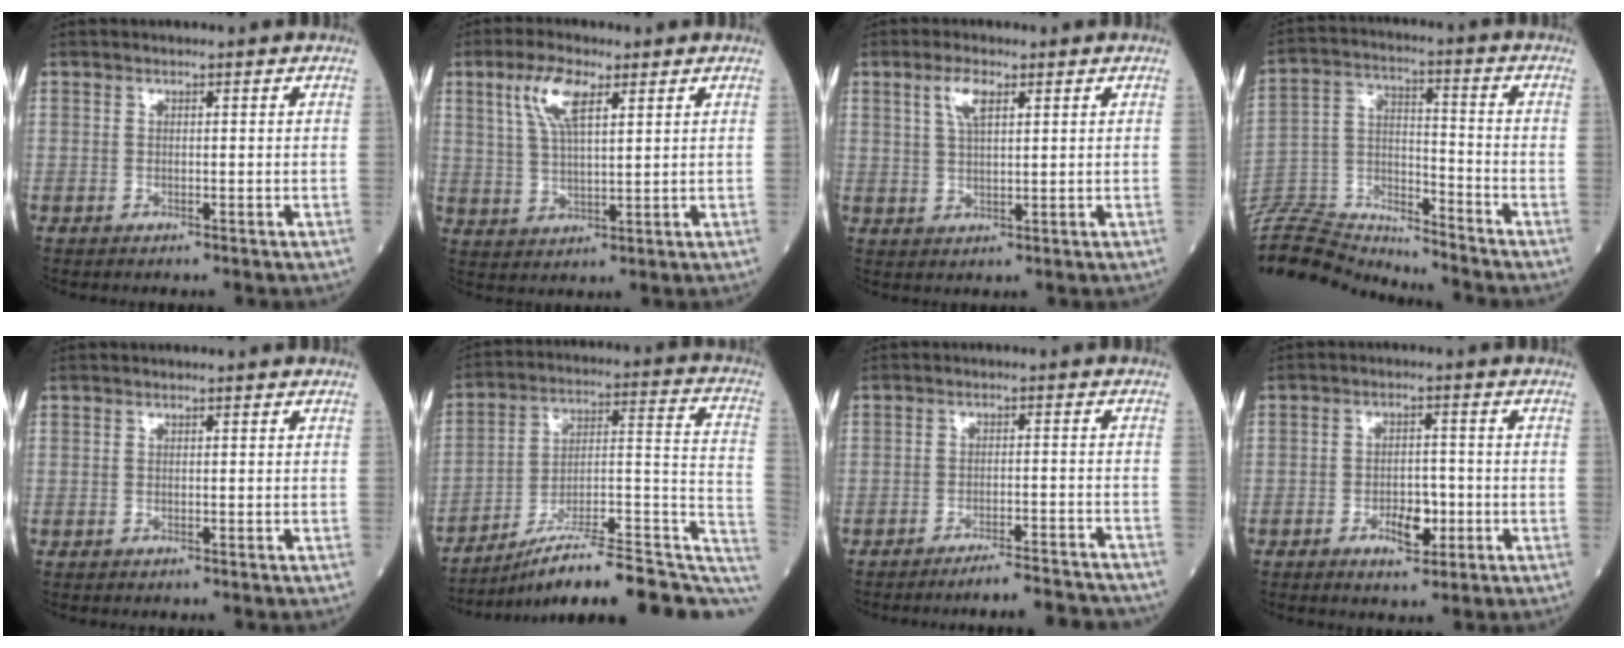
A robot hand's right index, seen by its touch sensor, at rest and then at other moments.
{"total": 7.3, "force": [3.6, 1.9, 6.0], "torque": [-0.127, 0.009, 0.073]}
{"total": 4.1, "force": [2.0, 1.1, 3.4], "torque": [-0.073, 0.005, 0.042]}
{"total": 16.7, "force": [-16.4, 2.1, 1.9], "torque": [-0.054, 0.034, -0.283]}
{"total": 0.0}
{"total": 21.2, "force": [-15.0, 4.1, 14.5], "torque": [-0.152, 0.042, -0.224]}
{"total": 9.1, "force": [-8.9, 0.1, 2.1], "torque": [-0.008, 0.005, -0.122]}
{"total": 4.7, "force": [-1.8, 2.2, 3.7], "torque": [-0.059, 0.003, -0.025]}